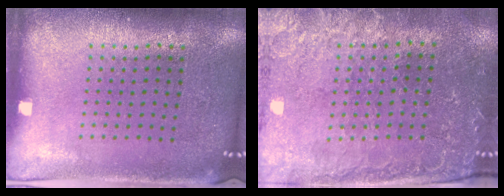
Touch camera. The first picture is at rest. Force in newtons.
{"total": 0.7, "press": 0.6, "slide": 0.4}